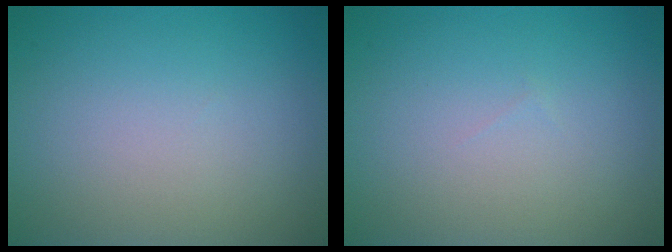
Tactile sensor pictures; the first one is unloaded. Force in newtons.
{"total": 0.0}